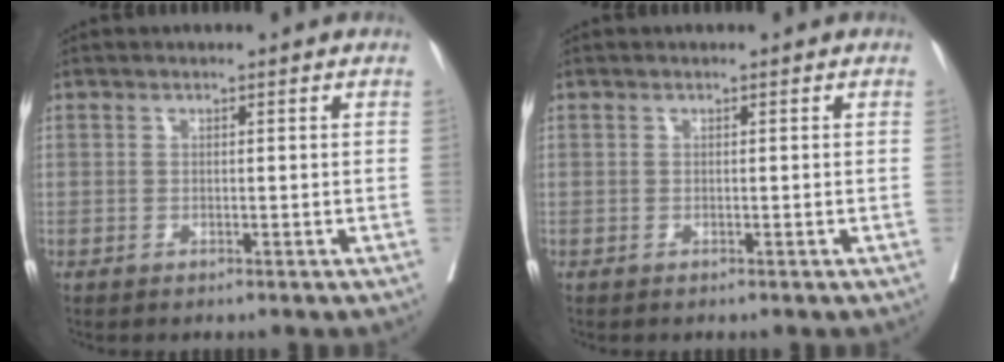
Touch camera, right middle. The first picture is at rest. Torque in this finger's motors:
{"motor_torque": [-0.03, 0.01, 0.00, 0.01]}